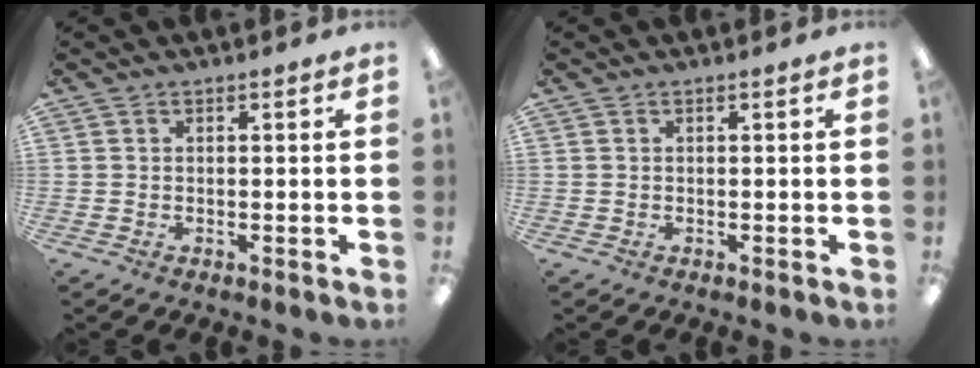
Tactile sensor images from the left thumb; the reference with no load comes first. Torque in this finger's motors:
{"motor_torque": [0.00, 0.00, 0.06, 0.02, 0.00]}